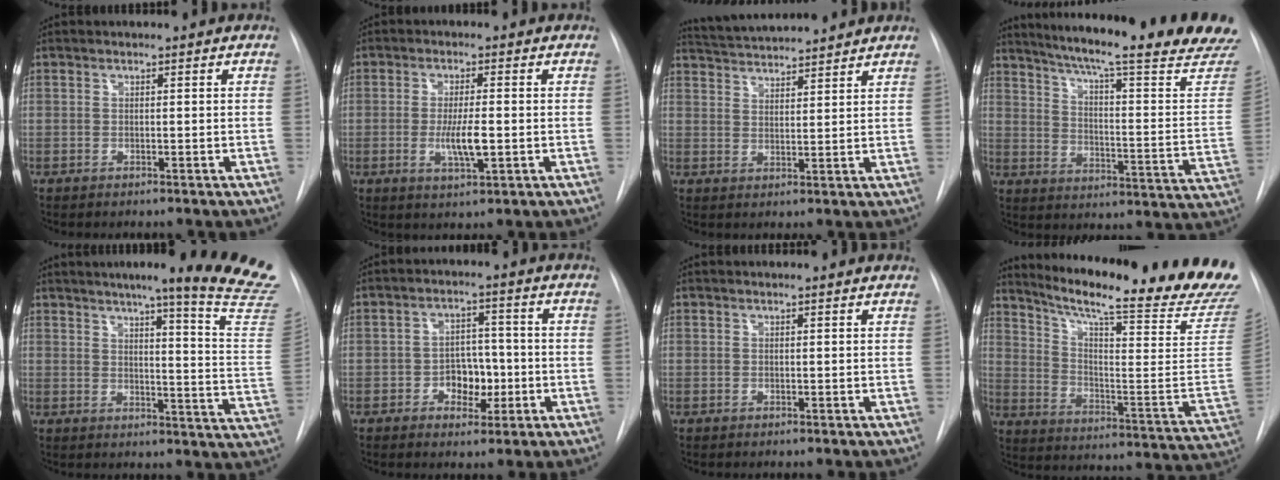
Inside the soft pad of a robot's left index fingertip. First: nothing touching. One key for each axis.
{"total": 5.2, "fx": -1.6, "fy": 0.9, "fz": 4.9, "tx": -0.094, "ty": -0.016, "tz": -0.025}
{"total": 9.7, "fx": 9.2, "fy": 0.3, "fz": 2.9, "tx": -0.059, "ty": 0.019, "tz": 0.146}
{"total": 27.5, "fx": 23.3, "fy": 0.9, "fz": 14.5, "tx": -0.218, "ty": -0.087, "tz": 0.290}
{"total": 20.5, "fx": 17.1, "fy": -1.5, "fz": 11.3, "tx": -0.147, "ty": -0.099, "tz": 0.194}
{"total": 5.7, "fx": -2.4, "fy": 3.7, "fz": 3.5, "tx": -0.048, "ty": 0.005, "tz": -0.036}
{"total": 0.0}
{"total": 26.9, "fx": 22.9, "fy": 0.5, "fz": 14.2, "tx": -0.223, "ty": -0.101, "tz": 0.300}